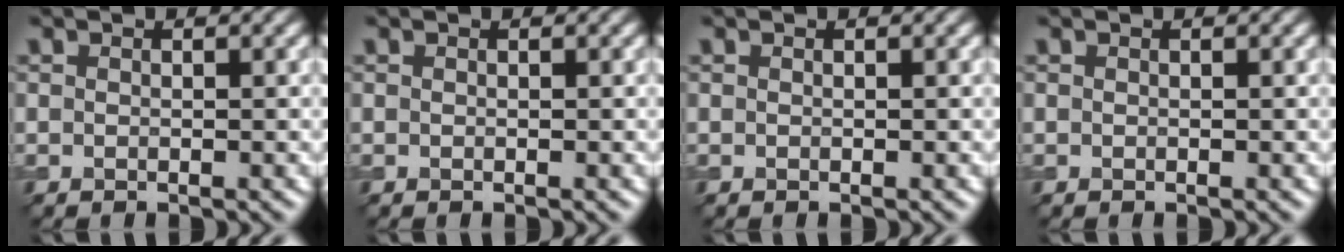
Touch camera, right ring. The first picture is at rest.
{"total": 0.0}
{"total": 0.0}
{"total": 0.0}